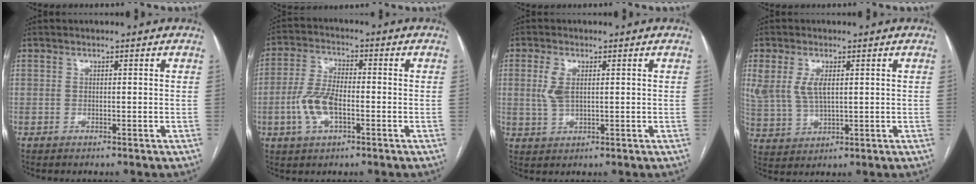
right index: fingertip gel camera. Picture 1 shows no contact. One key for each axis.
{"total": 7.6, "fx": -2.2, "fy": 3.2, "fz": 6.5, "tx": -0.147, "ty": 0.006, "tz": -0.042}
{"total": 3.7, "fx": 1.0, "fy": 1.6, "fz": 3.1, "tx": -0.079, "ty": 0.004, "tz": 0.024}
{"total": 7.5, "fx": 2.2, "fy": 3.9, "fz": 5.9, "tx": -0.140, "ty": 0.008, "tz": 0.053}